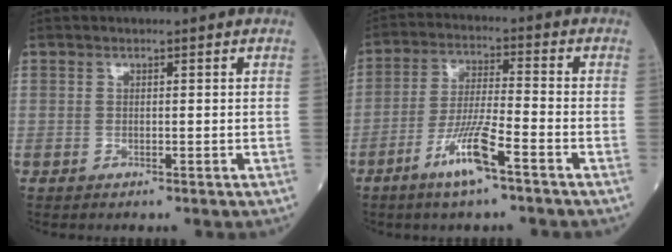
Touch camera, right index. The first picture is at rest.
{"total": 8.4, "force": [-4.8, 0.5, 6.9], "torque": [-0.141, -0.007, -0.091]}